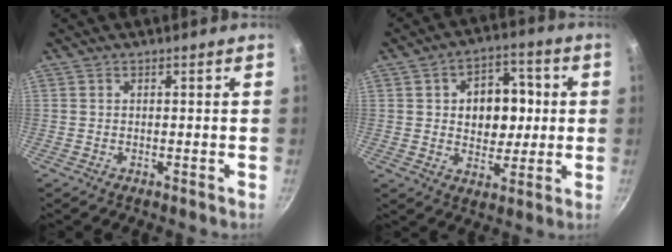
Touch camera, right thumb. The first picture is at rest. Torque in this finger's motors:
{"motor_torque": [0.00, 0.66, 0.04, 0.29, 0.11]}